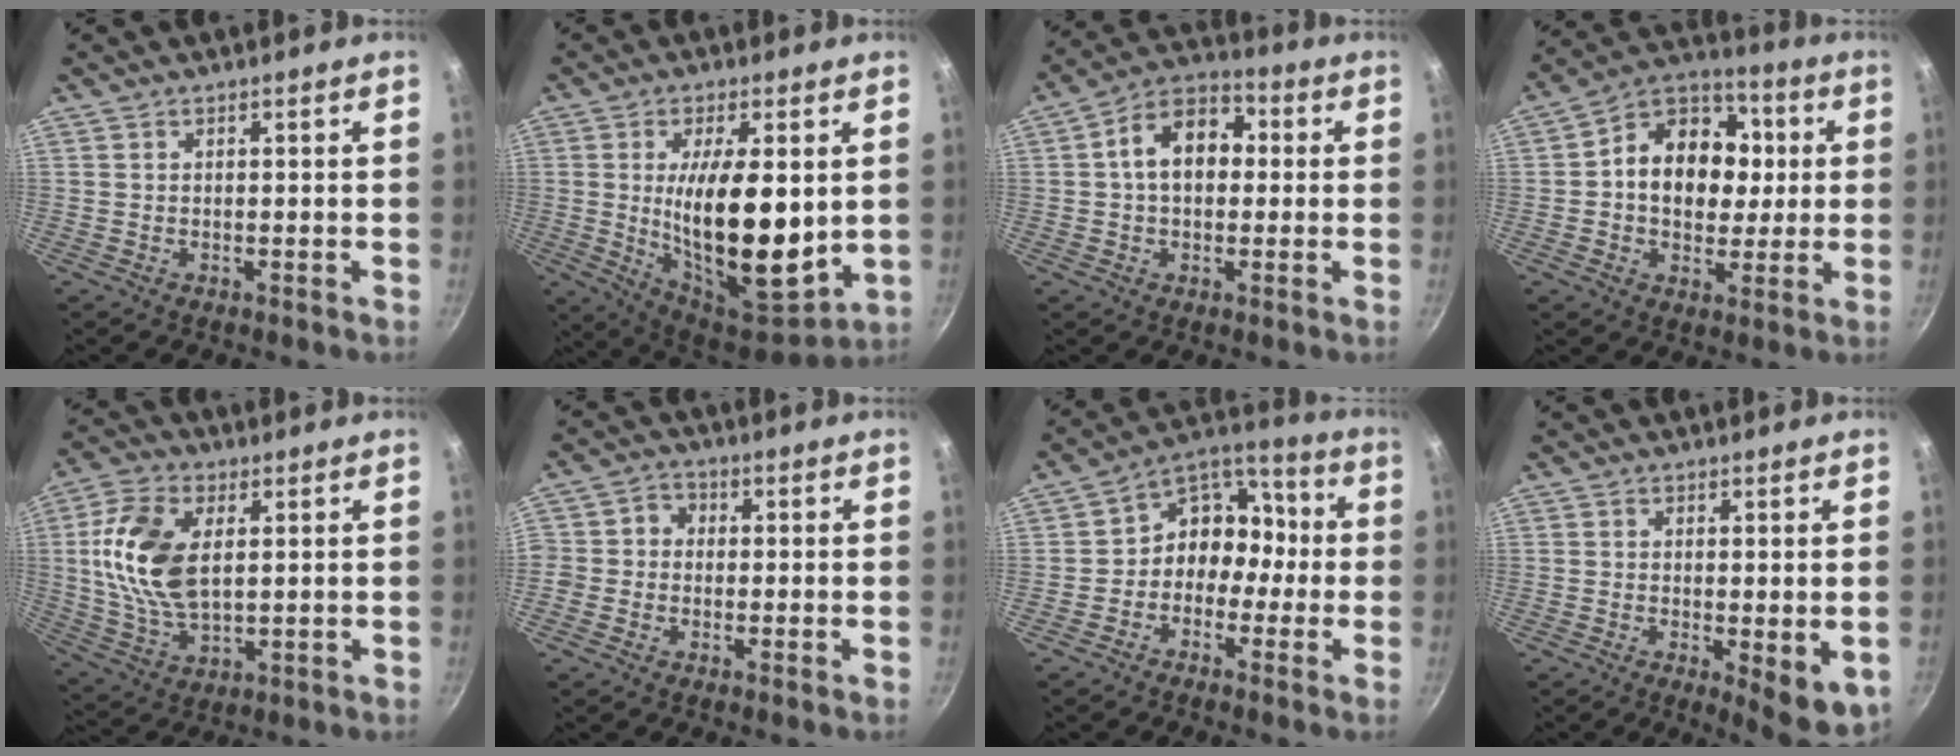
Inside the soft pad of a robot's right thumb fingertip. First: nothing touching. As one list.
[{"total": 20.0, "force": [0.7, 8.3, 18.2], "torque": [-0.277, -0.031, 0.022]}, {"total": 11.8, "force": [1.2, 8.2, 8.3], "torque": [-0.095, 0.032, 0.000]}, {"total": 16.2, "force": [1.3, 12.5, 10.2], "torque": [-0.122, 0.020, 0.005]}, {"total": 14.9, "force": [2.8, 8.4, 12.0], "torque": [-0.229, -0.004, 0.054]}, {"total": 4.1, "force": [-0.8, 3.7, 1.5], "torque": [0.001, 0.012, -0.029]}, {"total": 10.2, "force": [-2.0, 8.4, 5.4], "torque": [-0.033, 0.056, -0.056]}, {"total": 6.9, "force": [-1.1, 2.1, 6.5], "torque": [-0.075, -0.012, -0.008]}]